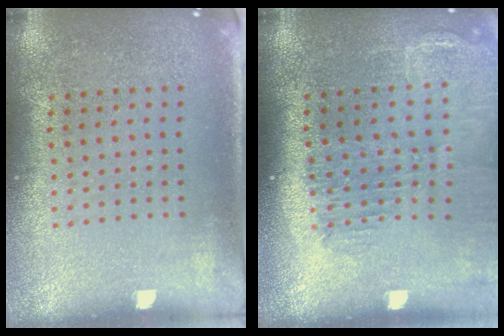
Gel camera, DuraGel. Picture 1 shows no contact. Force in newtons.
{"total": 1.4, "press": 1.4, "slide": 0.1}